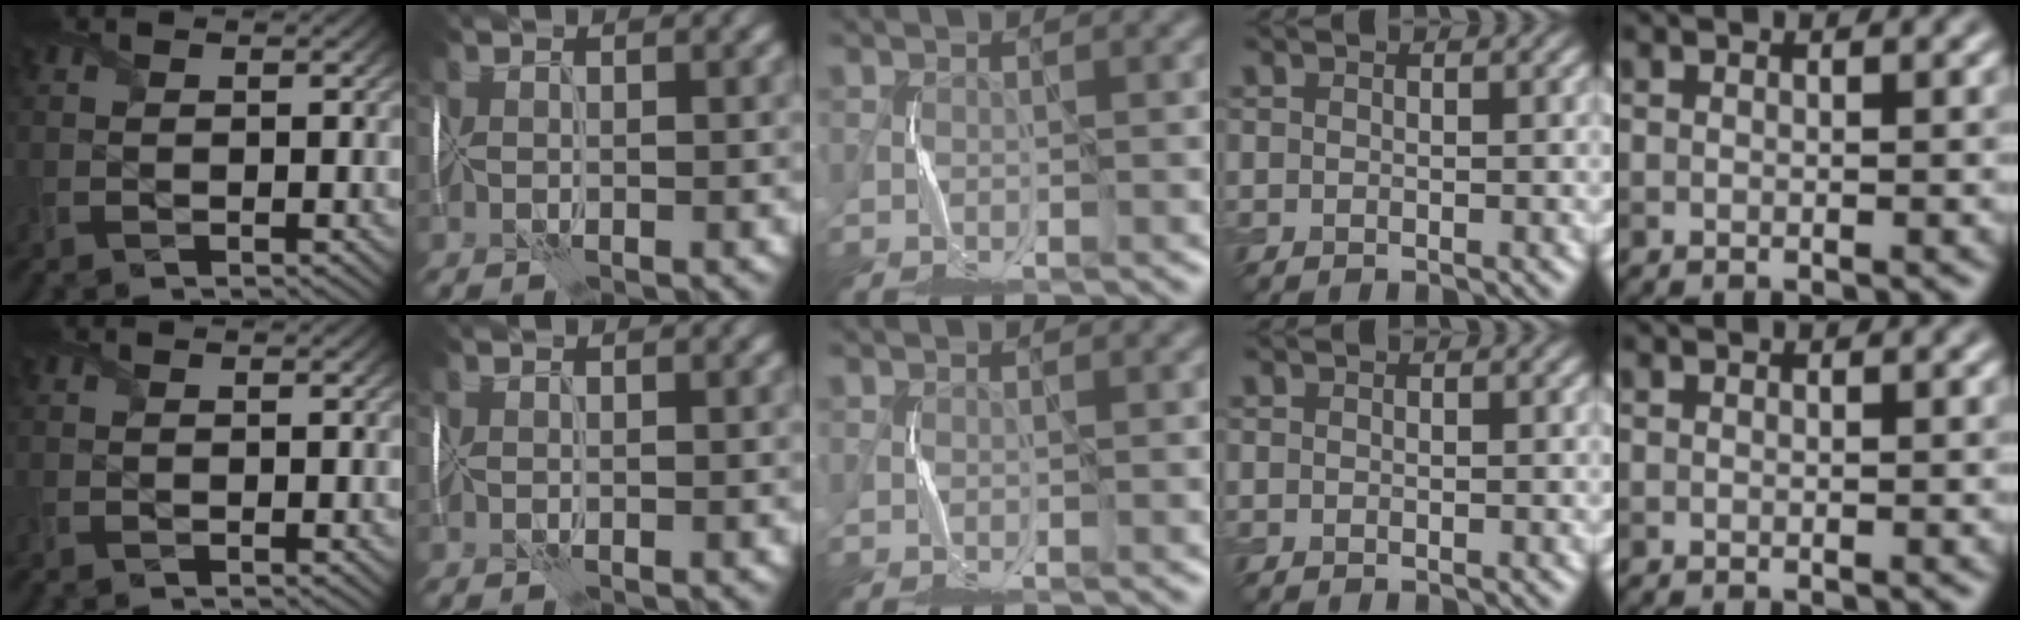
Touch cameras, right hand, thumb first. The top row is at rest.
{}